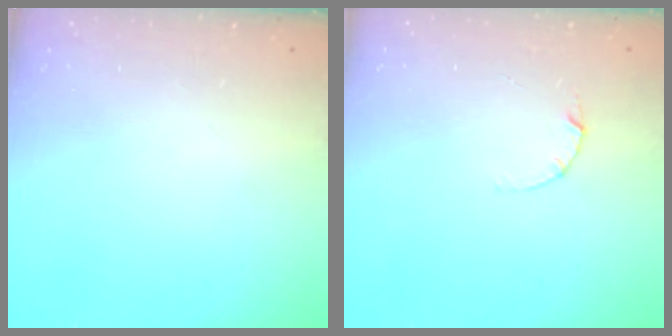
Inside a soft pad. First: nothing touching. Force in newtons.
{"total": 2.1, "press": 2.1, "slide": 0.1}